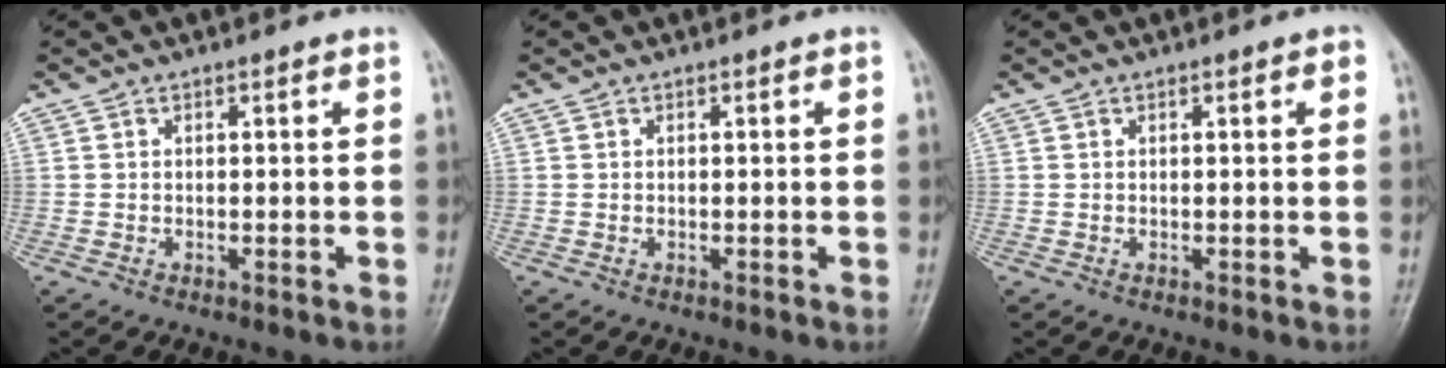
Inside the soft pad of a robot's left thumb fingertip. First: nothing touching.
{"total": 0.0}
{"total": 1.1, "force": [0.4, 0.3, 1.0], "torque": [-0.012, 0.002, 0.003]}